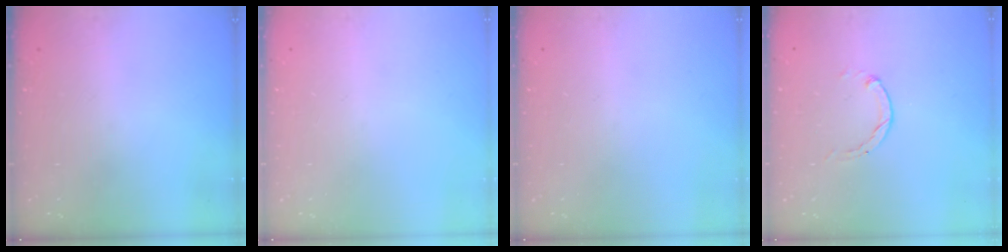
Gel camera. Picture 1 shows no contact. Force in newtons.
{"total": 0.0}
{"total": 0.0}
{"total": 0.7, "press": 0.6, "slide": 0.2}